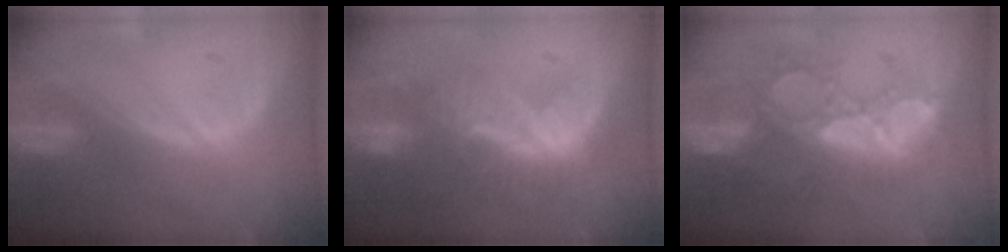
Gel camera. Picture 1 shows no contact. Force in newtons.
{"total": 8.3, "press": 8.0, "slide": 2.4}
{"total": 11.0, "press": 9.9, "slide": 4.9}